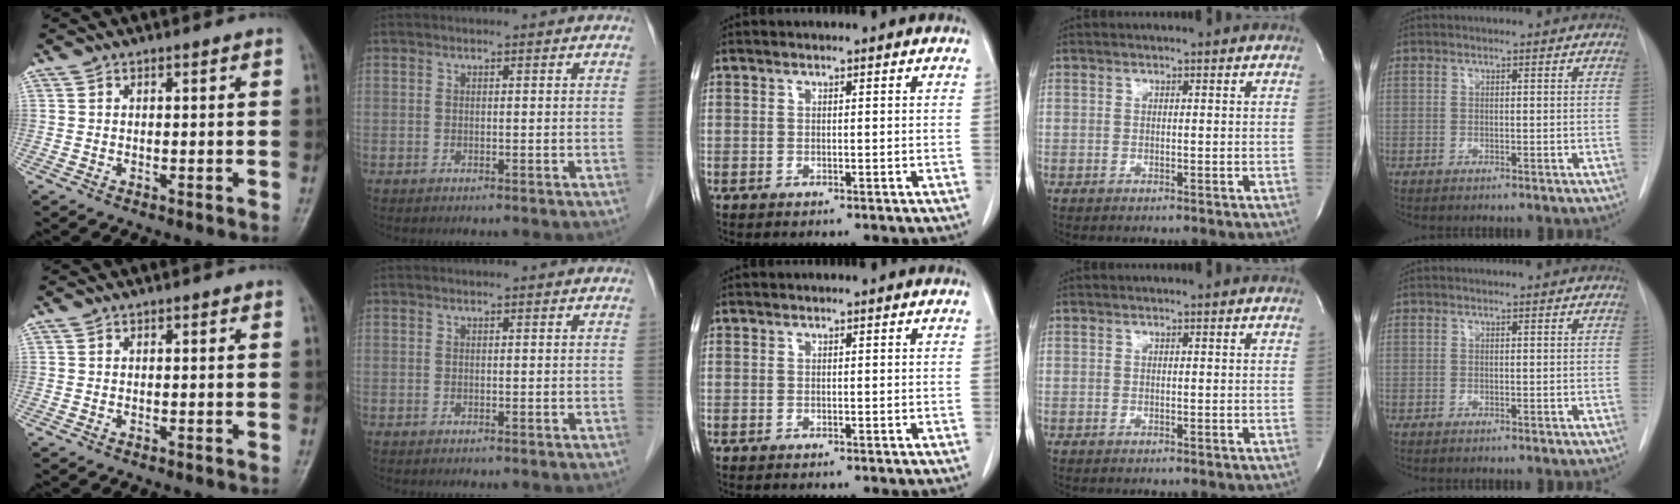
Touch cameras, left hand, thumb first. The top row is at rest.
{}